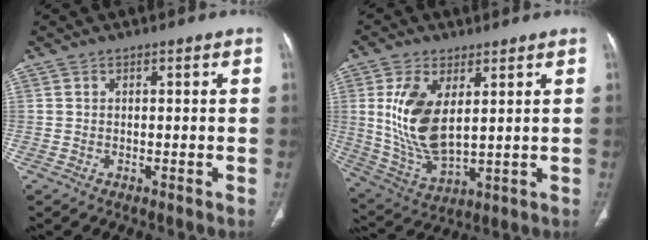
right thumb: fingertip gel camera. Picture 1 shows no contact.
{"total": 13.8, "force": [3.2, 7.0, 11.5], "torque": [-0.228, -0.021, 0.079]}